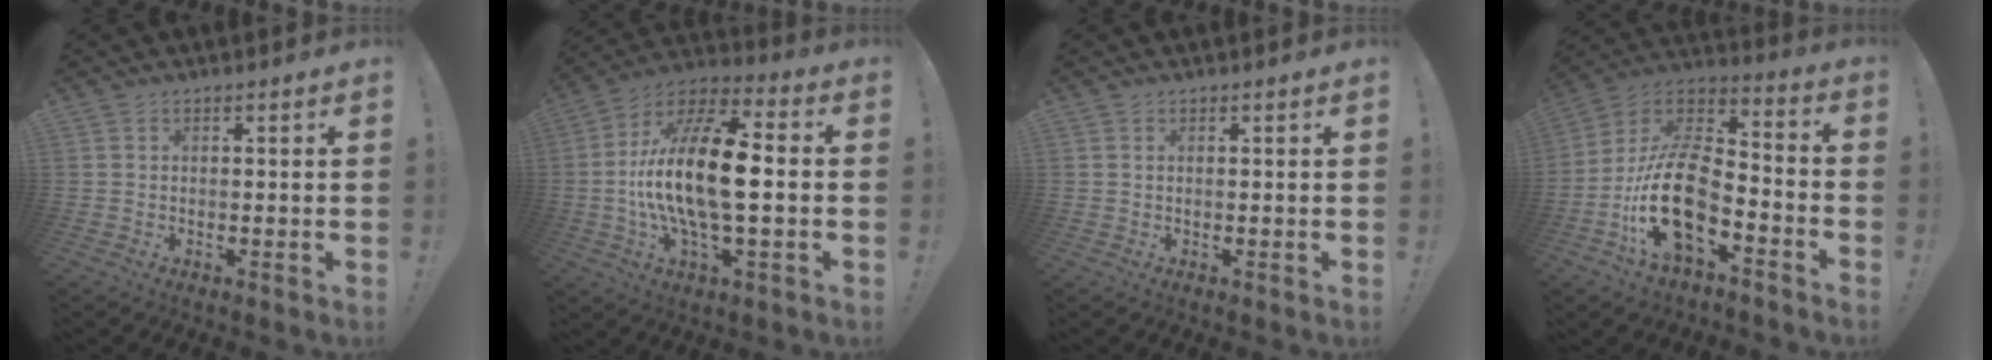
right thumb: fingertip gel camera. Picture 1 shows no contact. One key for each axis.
{"total": 21.0, "fx": -1.7, "fy": 7.9, "fz": 19.4, "tx": -0.380, "ty": 0.000, "tz": -0.035}
{"total": 0.0}
{"total": 20.1, "fx": -8.0, "fy": 10.8, "fz": 15.0, "tx": -0.299, "ty": 0.041, "tz": -0.134}